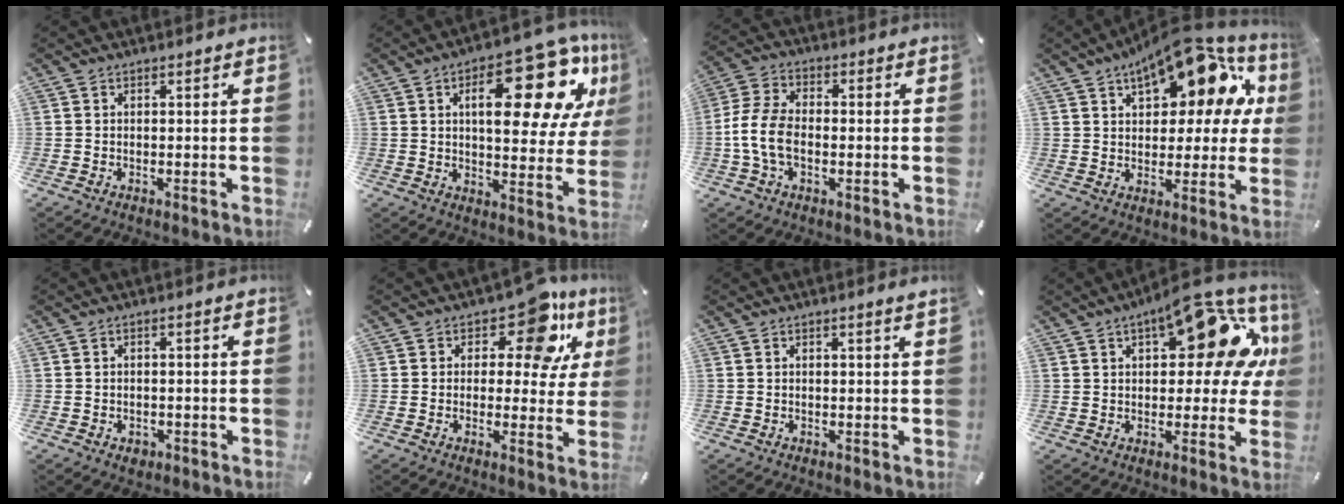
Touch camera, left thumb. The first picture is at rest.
{"total": 22.0, "force": [10.0, 9.7, 17.0], "torque": [-0.227, -0.057, 0.156]}
{"total": 9.0, "force": [-1.9, 5.7, 6.7], "torque": [-0.149, 0.005, -0.035]}
{"total": 18.3, "force": [10.3, 9.6, 11.7], "torque": [-0.158, -0.062, 0.172]}
{"total": 1.8, "force": [-0.8, 1.4, 0.8], "torque": [-0.014, 0.006, -0.015]}
{"total": 13.0, "force": [6.9, 6.6, 8.9], "torque": [-0.117, -0.042, 0.115]}
{"total": 0.9, "force": [0.5, 0.0, 0.7], "torque": [-0.013, -0.002, 0.009]}
{"total": 18.0, "force": [7.8, 8.8, 13.7], "torque": [-0.166, -0.043, 0.125]}